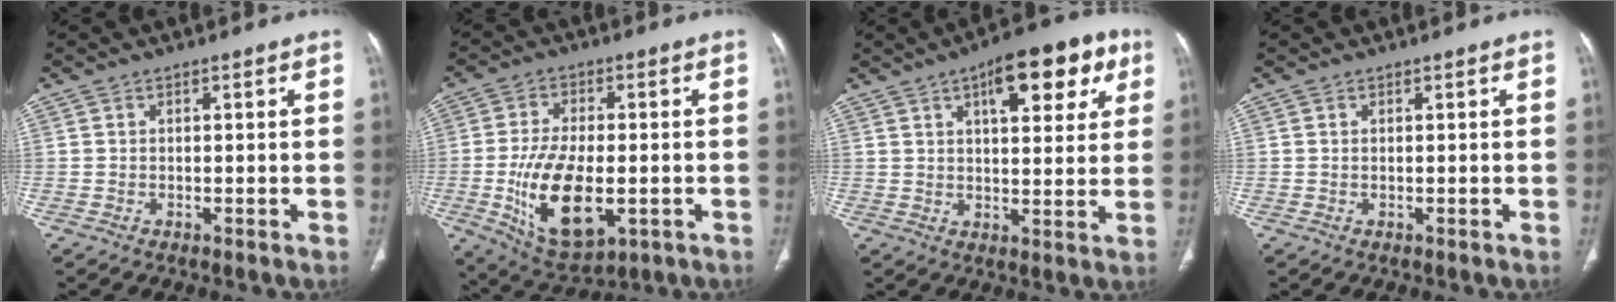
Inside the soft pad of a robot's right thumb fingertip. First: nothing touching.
{"total": 15.4, "force": [-3.4, 7.9, 12.7], "torque": [-0.221, -0.007, -0.041]}
{"total": 15.2, "force": [7.0, 6.4, 11.9], "torque": [-0.121, -0.007, 0.091]}
{"total": 0.0}